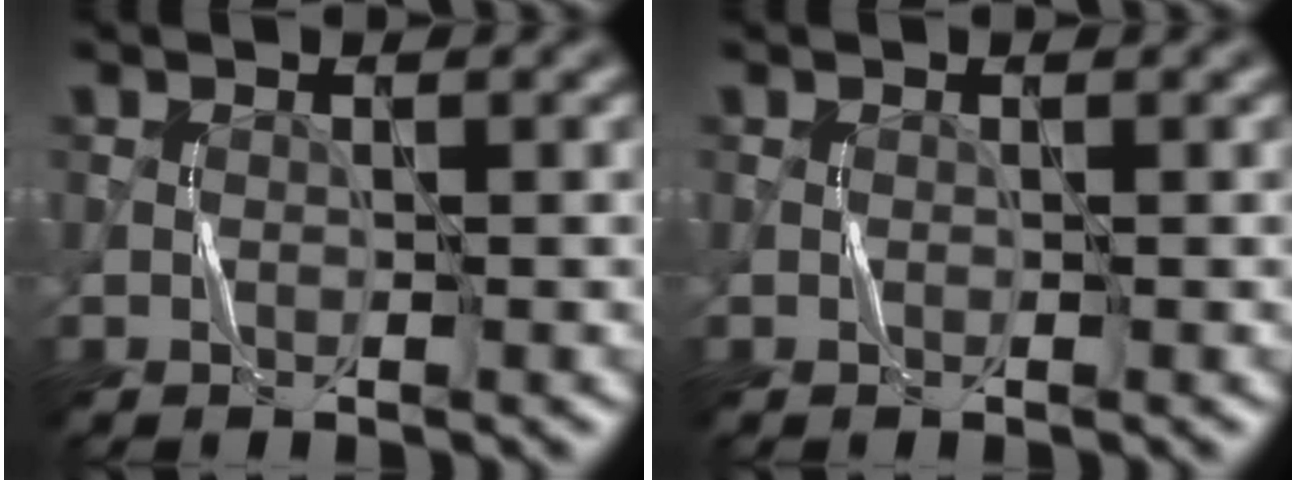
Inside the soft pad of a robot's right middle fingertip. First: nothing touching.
{"total": 0.0}